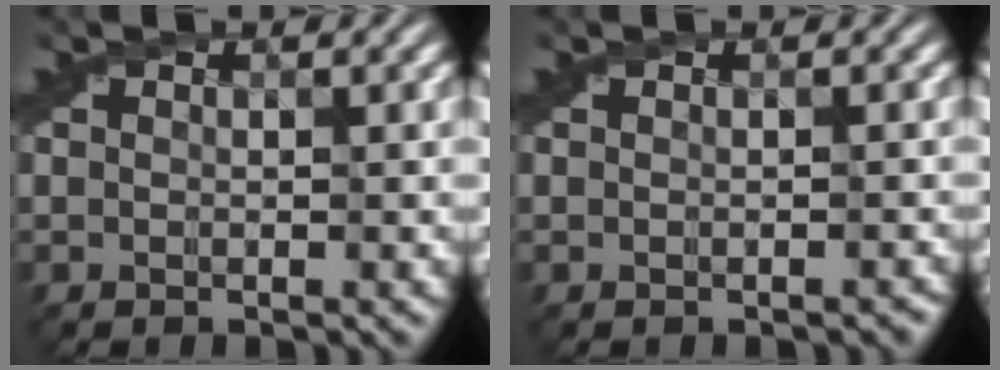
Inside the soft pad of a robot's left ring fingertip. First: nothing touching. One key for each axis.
{"total": 0.6, "fx": -0.6, "fy": 0.1, "fz": 0.2, "tx": -0.005, "ty": -0.005, "tz": -0.010}